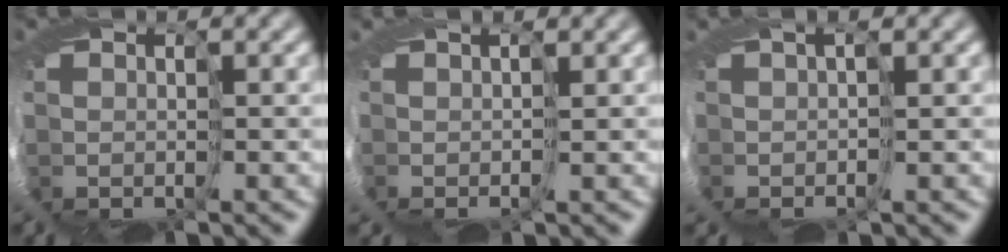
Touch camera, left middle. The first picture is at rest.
{"total": 1.7, "force": [1.1, -1.1, -0.6], "torque": [0.011, 0.013, 0.007]}
{"total": 1.6, "force": [0.2, -1.5, -0.5], "torque": [0.030, 0.012, -0.004]}